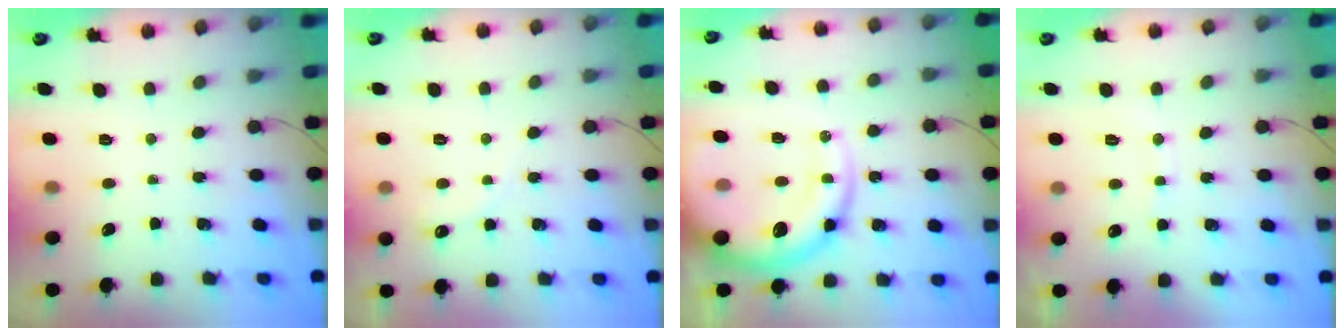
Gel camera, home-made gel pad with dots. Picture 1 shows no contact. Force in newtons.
{"total": 3.0, "press": 2.9, "slide": 0.8}
{"total": 19.5, "press": 18.9, "slide": 4.5}
{"total": 7.1, "press": 7.0, "slide": 1.3}